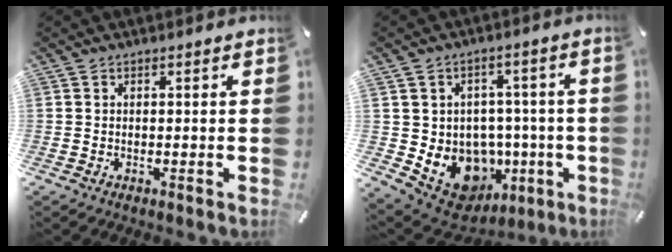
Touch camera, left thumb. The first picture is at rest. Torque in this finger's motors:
{"motor_torque": [1.99, 2.03, 0.06, 0.05, 0.11]}